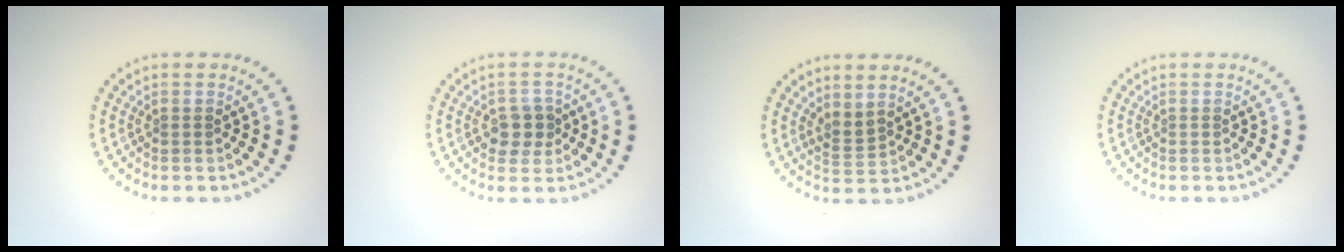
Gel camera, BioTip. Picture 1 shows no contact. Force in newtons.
{"total": 2.5, "press": 2.4, "slide": 0.6}
{"total": 1.7, "press": 1.3, "slide": 1.1}
{"total": 0.0}